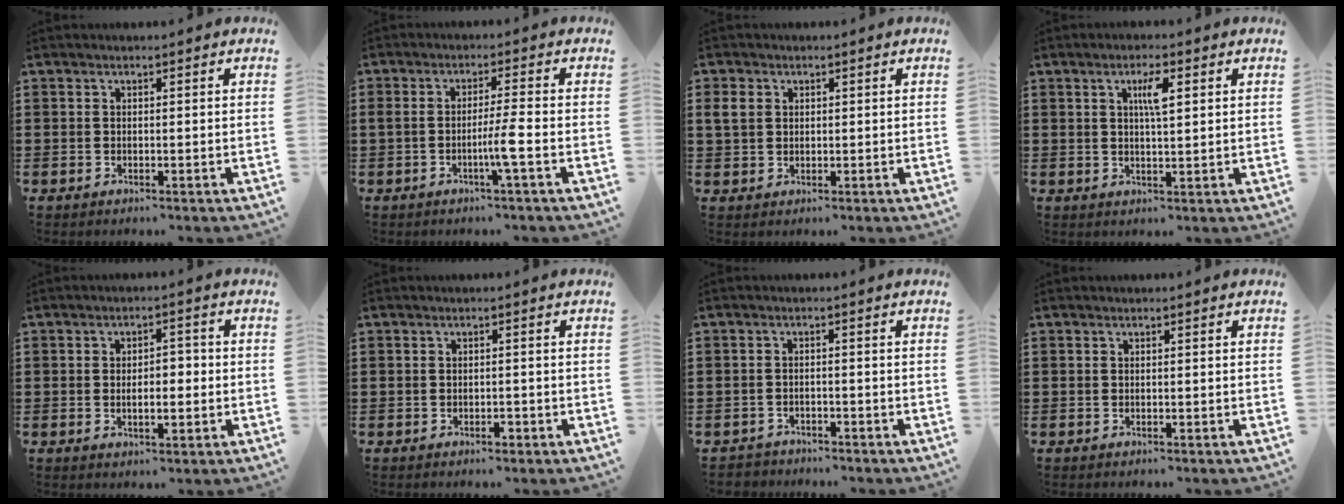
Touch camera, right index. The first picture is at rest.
{"total": 4.3, "force": [-1.4, -0.3, 4.1], "torque": [-0.080, -0.011, -0.031]}
{"total": 2.6, "force": [0.9, 2.2, 1.2], "torque": [-0.032, 0.010, 0.015]}
{"total": 4.0, "force": [1.4, 1.0, 3.6], "torque": [-0.068, 0.007, 0.018]}
{"total": 4.4, "force": [-0.5, 2.0, 3.9], "torque": [-0.056, 0.000, -0.016]}
{"total": 0.9, "force": [-0.6, 0.4, 0.6], "torque": [-0.014, -0.005, -0.011]}
{"total": 1.6, "force": [-1.5, 0.5, -0.2], "torque": [-0.003, 0.003, -0.035]}
{"total": 0.0}